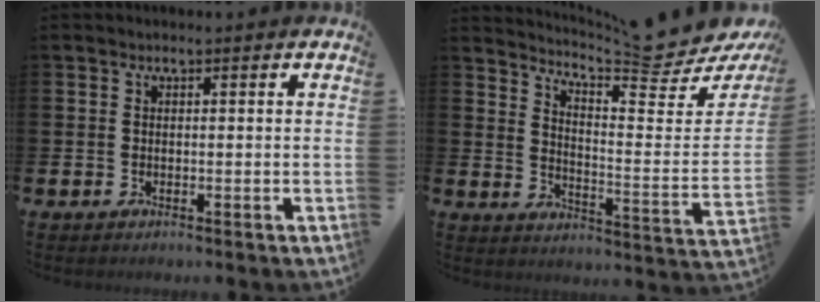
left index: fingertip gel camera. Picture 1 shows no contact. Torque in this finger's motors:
{"motor_torque": [0.72, -1.41, 0.08, 0.11]}